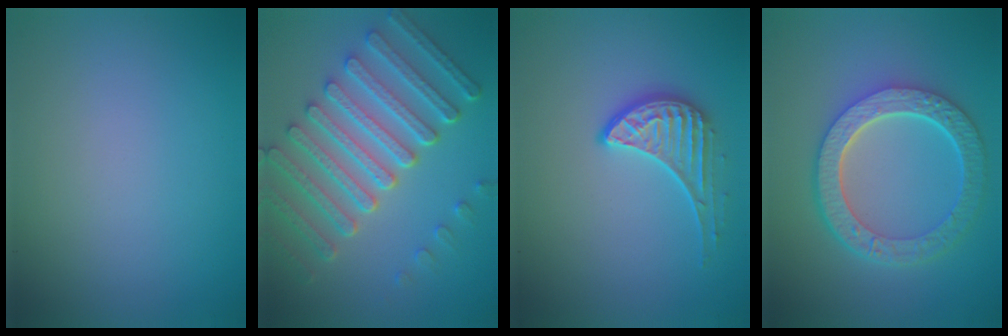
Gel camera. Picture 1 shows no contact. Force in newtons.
{"total": 7.9, "press": 6.0, "slide": 5.2}
{"total": 2.7, "press": 2.2, "slide": 1.6}
{"total": 6.7, "press": 5.1, "slide": 4.4}